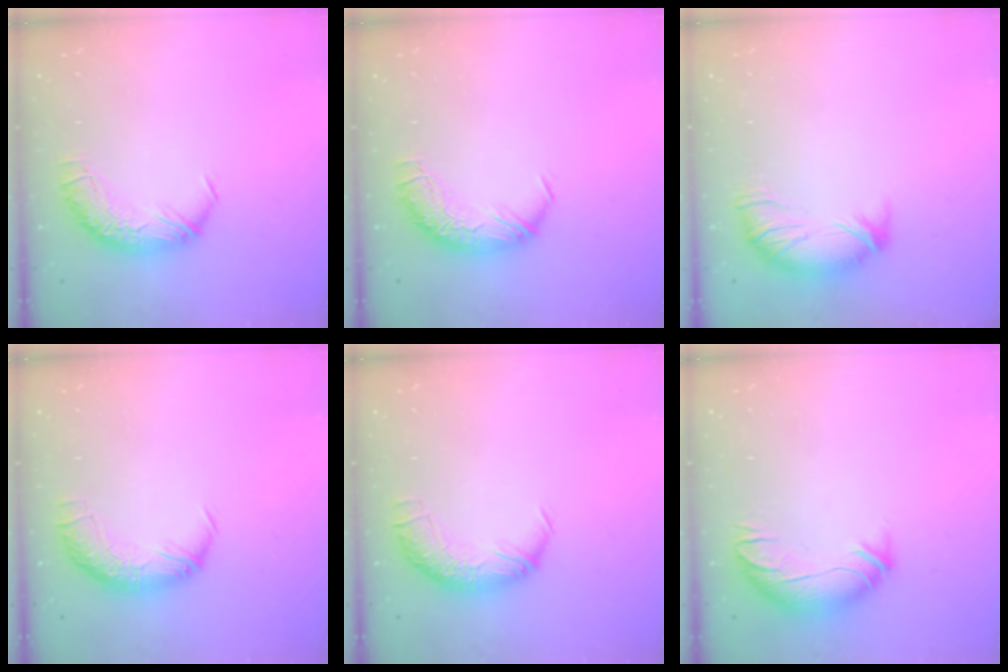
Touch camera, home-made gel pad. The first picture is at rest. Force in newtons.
{"total": 0.0}
{"total": 3.5, "press": 3.1, "slide": 1.7}
{"total": 2.4, "press": 1.2, "slide": 2.1}
{"total": 2.3, "press": 1.0, "slide": 2.1}
{"total": 3.7, "press": 2.5, "slide": 2.7}